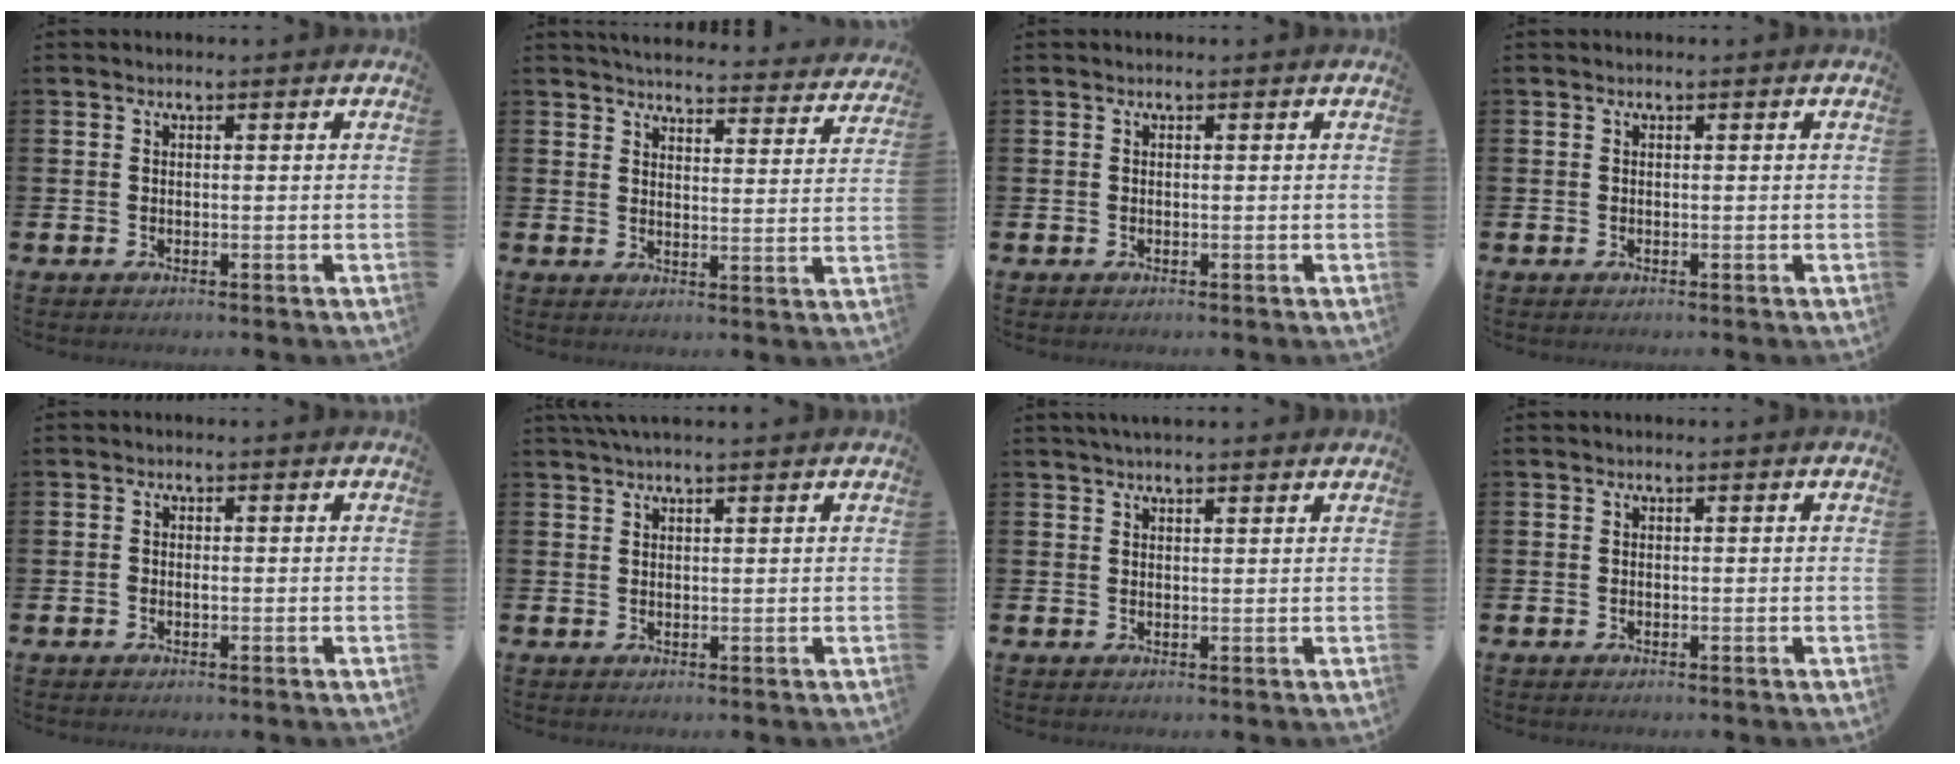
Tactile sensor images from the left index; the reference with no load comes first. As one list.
[{"total": 4.9, "force": [4.9, 0.6, 0.6], "torque": [-0.021, -0.040, 0.083]}, {"total": 0.0}, {"total": 0.0}, {"total": 0.6, "force": [-0.2, 0.4, 0.4], "torque": [-0.012, 0.003, -0.004]}, {"total": 2.0, "force": [1.9, 0.0, 0.7], "torque": [-0.008, -0.004, 0.034]}, {"total": 2.4, "force": [2.2, 0.3, 0.8], "torque": [-0.010, -0.005, 0.038]}, {"total": 0.0}]